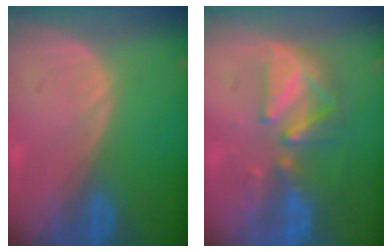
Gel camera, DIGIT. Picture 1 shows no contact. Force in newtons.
{"total": 8.4, "press": 8.1, "slide": 2.0}